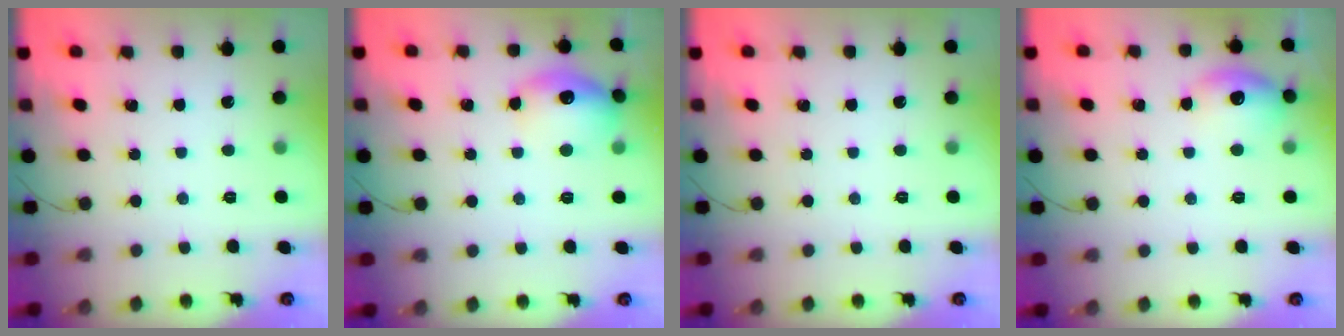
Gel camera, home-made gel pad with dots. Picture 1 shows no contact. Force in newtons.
{"total": 14.0, "press": 13.9, "slide": 0.9}
{"total": 0.0}
{"total": 9.2, "press": 9.2, "slide": 1.3}